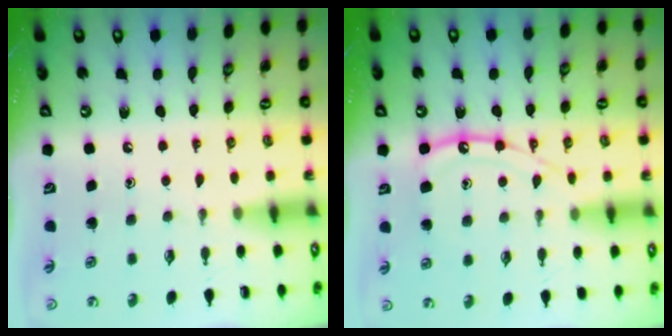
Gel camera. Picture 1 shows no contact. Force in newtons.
{"total": 12.8, "press": 12.7, "slide": 1.1}